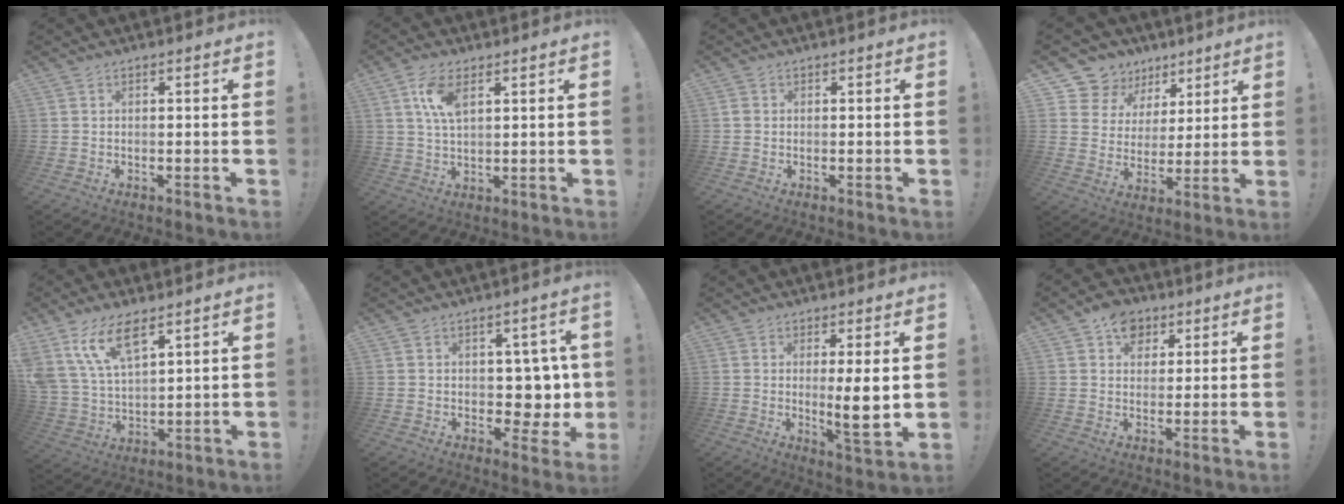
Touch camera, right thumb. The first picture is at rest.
{"total": 7.7, "force": [3.3, 3.6, 5.9], "torque": [-0.113, -0.007, 0.058]}
{"total": 1.1, "force": [0.0, 0.9, 0.5], "torque": [-0.013, 0.006, 0.002]}
{"total": 10.5, "force": [6.7, 7.9, 2.1], "torque": [-0.038, -0.051, 0.132]}
{"total": 14.1, "force": [9.0, 6.2, 9.0], "torque": [-0.192, -0.044, 0.166]}
{"total": 6.7, "force": [2.2, 5.3, 3.3], "torque": [-0.036, -0.023, 0.050]}
{"total": 9.0, "force": [0.8, 1.0, 8.9], "torque": [-0.120, -0.022, 0.012]}
{"total": 8.7, "force": [4.3, 6.7, 3.4], "torque": [-0.042, -0.018, 0.083]}